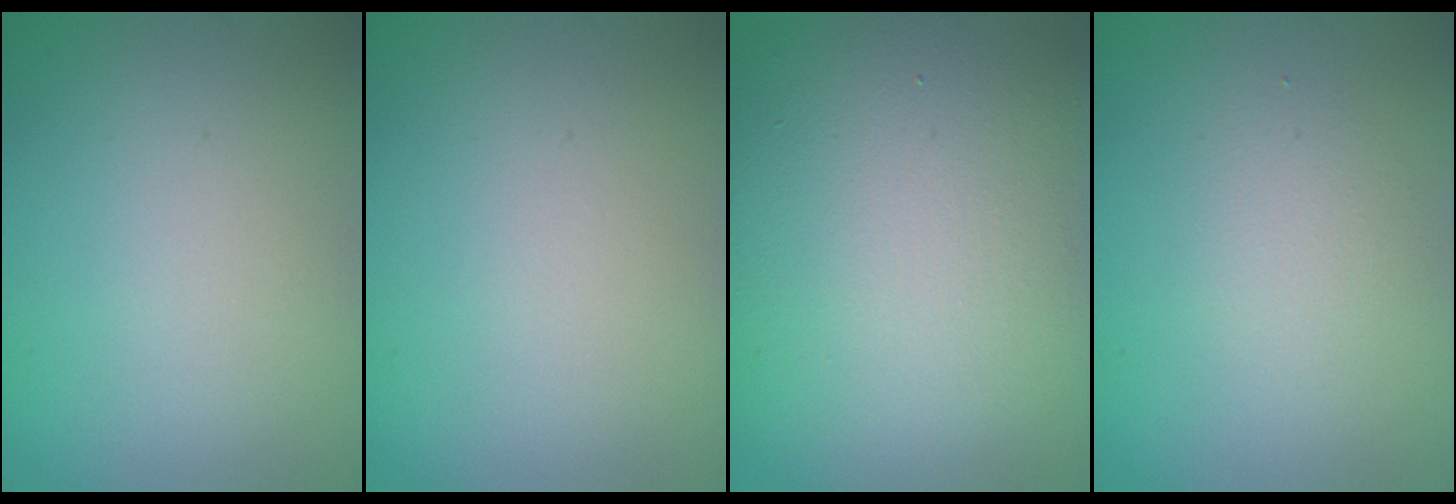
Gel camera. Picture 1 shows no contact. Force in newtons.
{"total": 0.0}
{"total": 16.5, "press": 16.5, "slide": 0.9}
{"total": 1.6, "press": 1.6, "slide": 0.1}